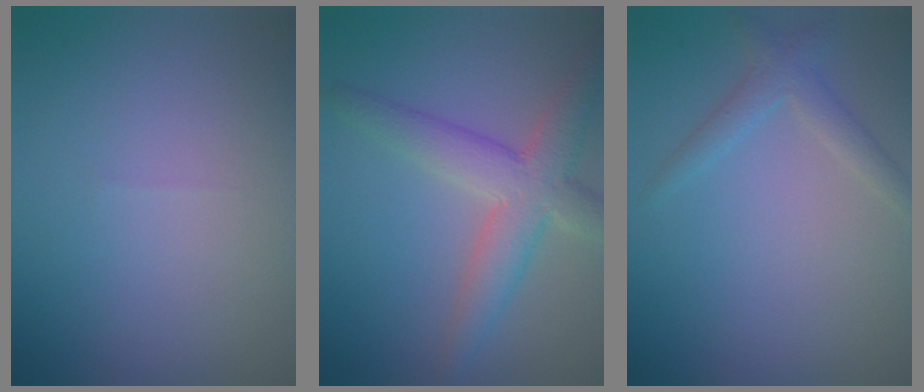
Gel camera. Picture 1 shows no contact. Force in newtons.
{"total": 5.4, "press": 5.4, "slide": 0.4}
{"total": 2.0, "press": 2.0, "slide": 0.1}